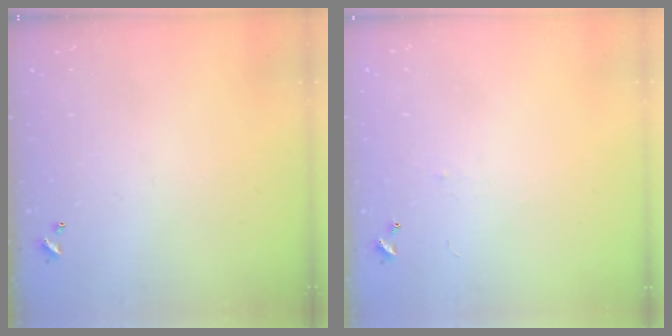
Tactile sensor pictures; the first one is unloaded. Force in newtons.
{"total": 2.3, "press": 2.3, "slide": 0.3}